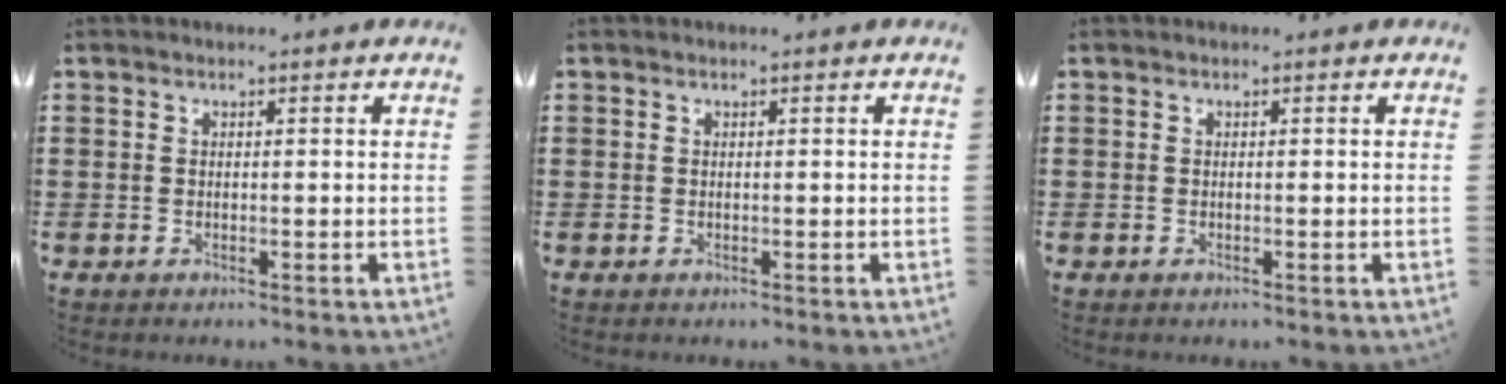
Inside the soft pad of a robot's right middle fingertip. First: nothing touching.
{"total": 0.0}
{"total": 0.0}